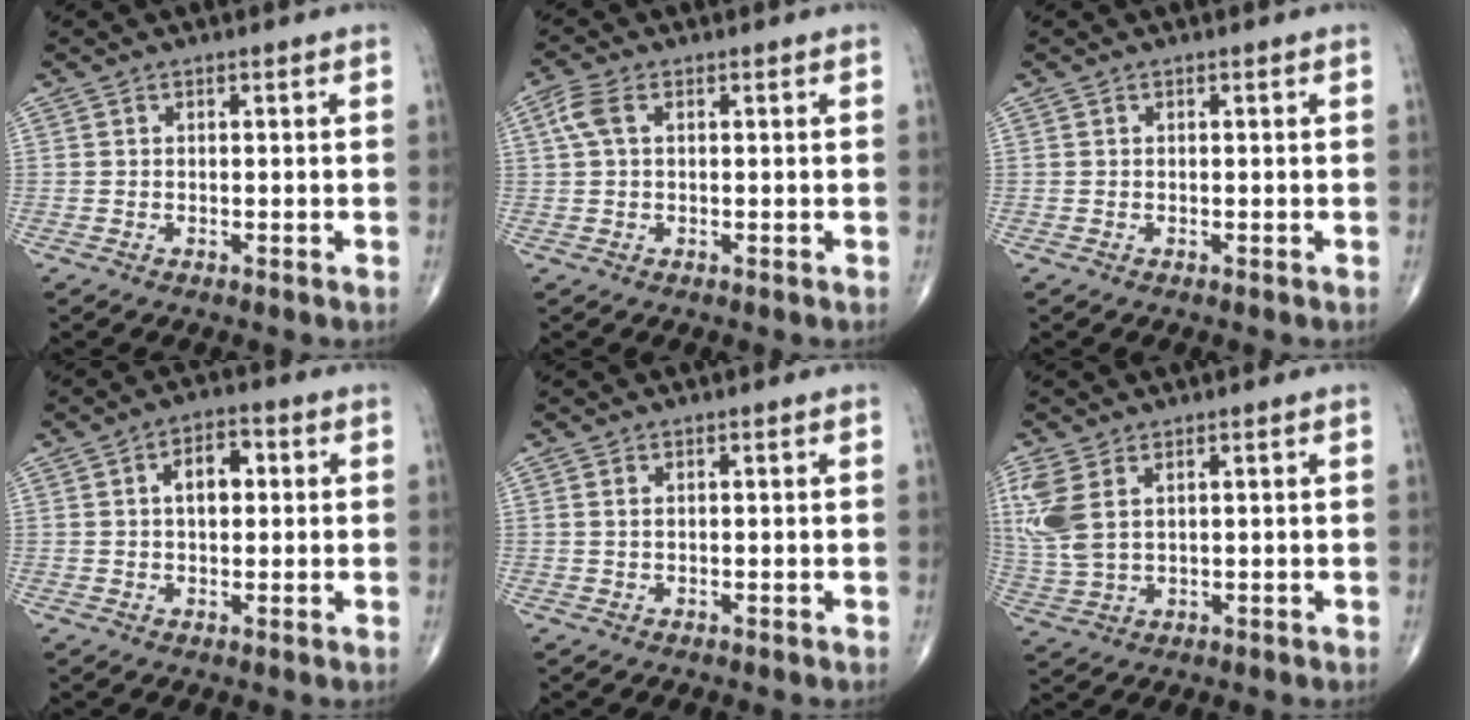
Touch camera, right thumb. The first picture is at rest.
{"total": 3.8, "force": [1.0, 2.1, 3.0], "torque": [-0.085, 0.017, 0.018]}
{"total": 0.0}
{"total": 6.0, "force": [1.1, 3.5, 4.8], "torque": [-0.064, 0.012, 0.012]}
{"total": 0.7, "force": [0.3, 0.3, 0.6], "torque": [-0.016, 0.006, 0.008]}
{"total": 8.2, "force": [2.9, 4.4, 6.3], "torque": [-0.168, 0.000, 0.071]}